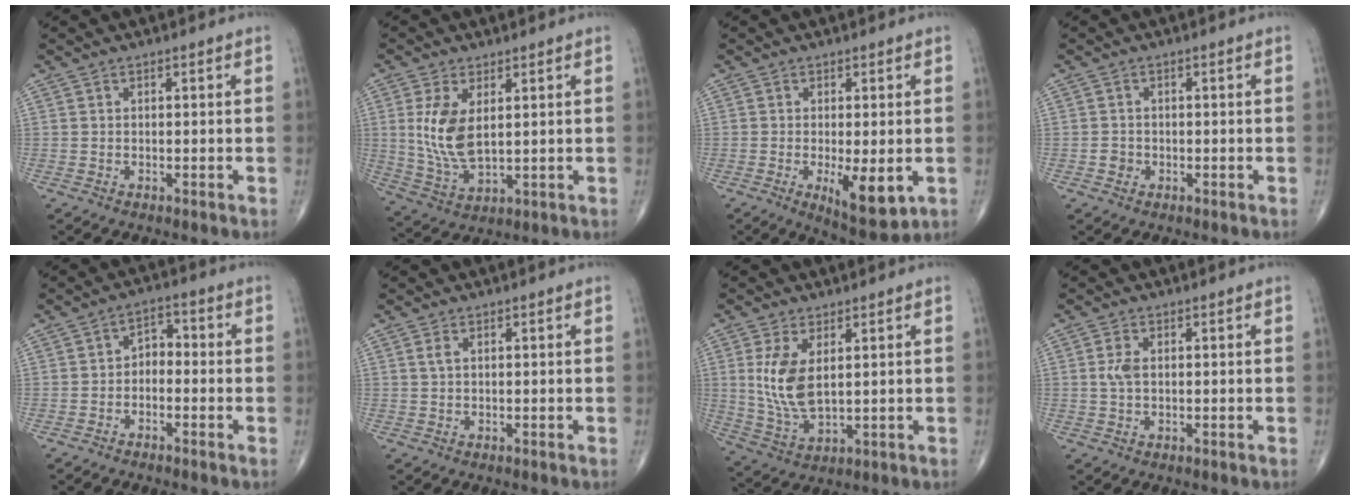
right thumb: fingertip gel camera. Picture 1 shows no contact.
{"total": 9.7, "force": [2.0, 4.9, 8.1], "torque": [-0.165, -0.015, 0.052]}
{"total": 8.3, "force": [-2.0, 2.8, 7.5], "torque": [-0.108, -0.022, -0.024]}
{"total": 1.5, "force": [-0.5, 1.3, 0.4], "torque": [0.001, 0.006, -0.010]}
{"total": 3.9, "force": [-1.3, 2.7, 2.5], "torque": [-0.024, 0.030, -0.034]}
{"total": 1.3, "force": [0.5, 0.6, 1.0], "torque": [-0.025, 0.008, 0.013]}
{"total": 9.4, "force": [2.1, 4.7, 7.9], "torque": [-0.161, -0.015, 0.054]}
{"total": 2.7, "force": [0.3, 1.5, 2.2], "torque": [-0.052, 0.002, 0.005]}